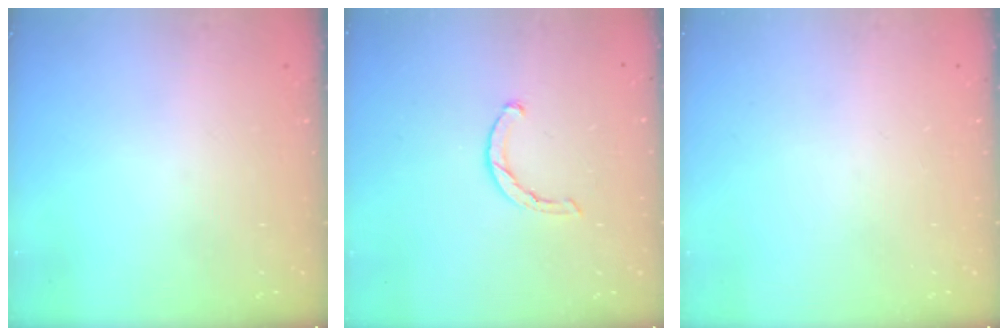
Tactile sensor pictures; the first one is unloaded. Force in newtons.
{"total": 1.9, "press": 1.9, "slide": 0.3}
{"total": 0.0}